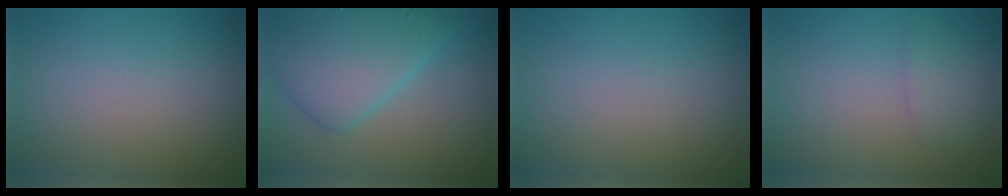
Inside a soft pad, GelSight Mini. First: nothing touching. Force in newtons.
{"total": 6.4, "press": 6.4, "slide": 0.1}
{"total": 0.0}
{"total": 1.4, "press": 1.4, "slide": 0.1}